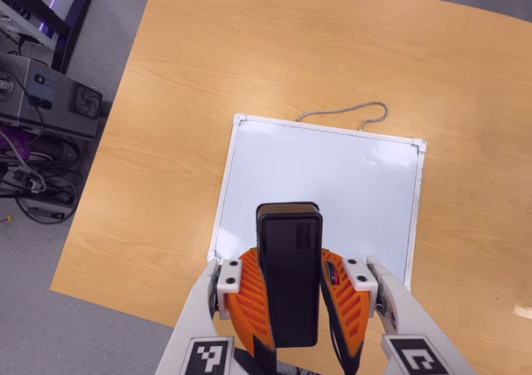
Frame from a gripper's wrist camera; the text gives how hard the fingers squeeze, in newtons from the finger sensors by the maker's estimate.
{"total": 9.0, "left": 7.6, "right": 10.4}